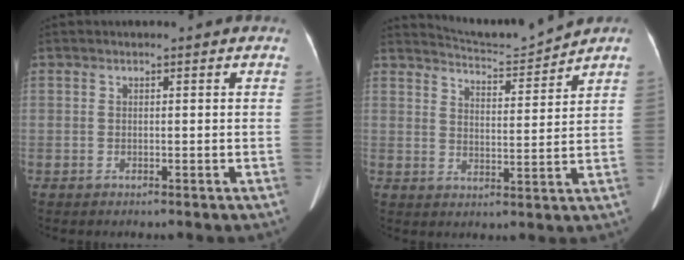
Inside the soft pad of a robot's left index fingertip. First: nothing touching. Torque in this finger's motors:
{"motor_torque": [-0.83, -1.30, -0.29, -0.07]}